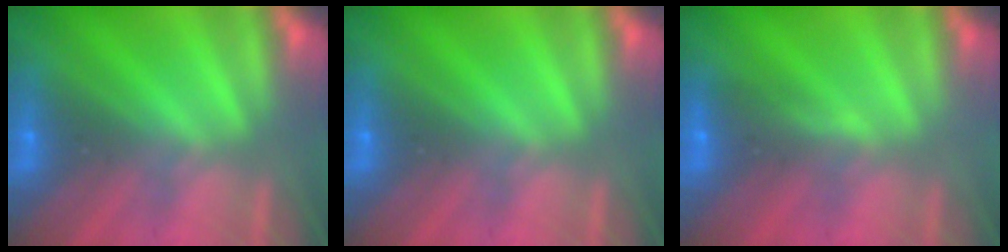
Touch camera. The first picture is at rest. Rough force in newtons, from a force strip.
{"total": 0.0}
{"total": 3.2}